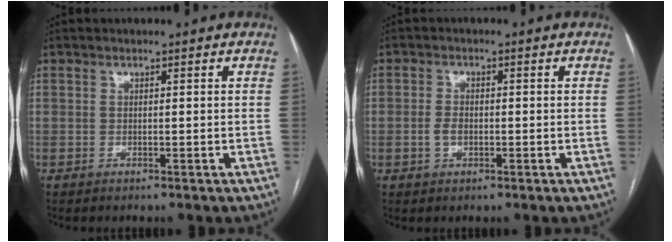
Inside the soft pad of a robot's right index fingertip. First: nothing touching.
{"total": 2.5, "force": [-0.6, 1.4, 1.9], "torque": [-0.041, 0.004, -0.012]}